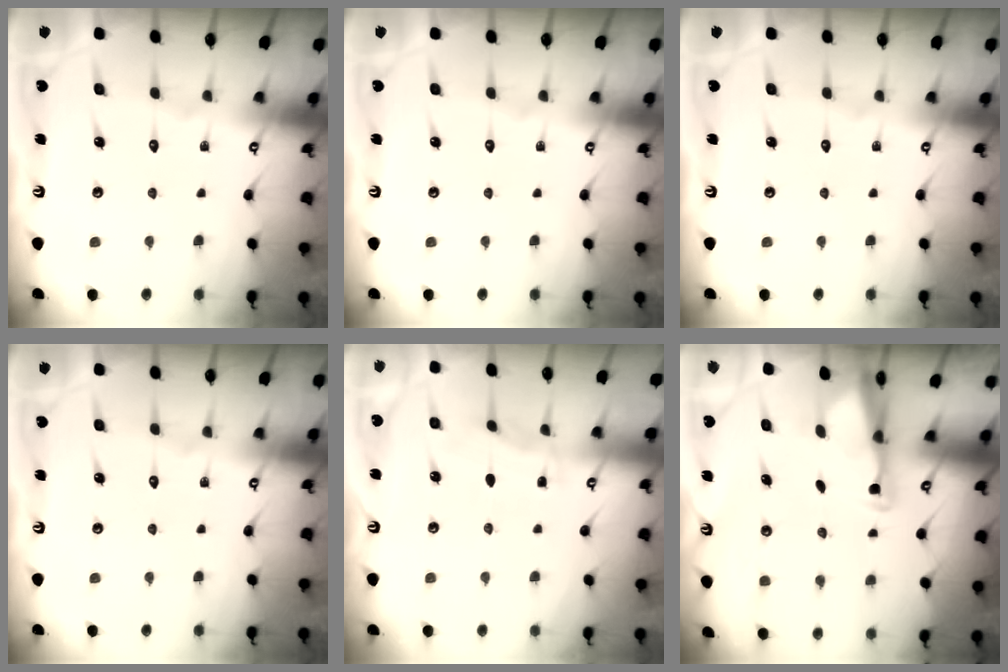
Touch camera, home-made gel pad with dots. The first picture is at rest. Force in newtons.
{"total": 0.0}
{"total": 0.0}
{"total": 0.0}
{"total": 2.3, "press": 2.3, "slide": 0.3}
{"total": 2.9, "press": 2.8, "slide": 0.8}